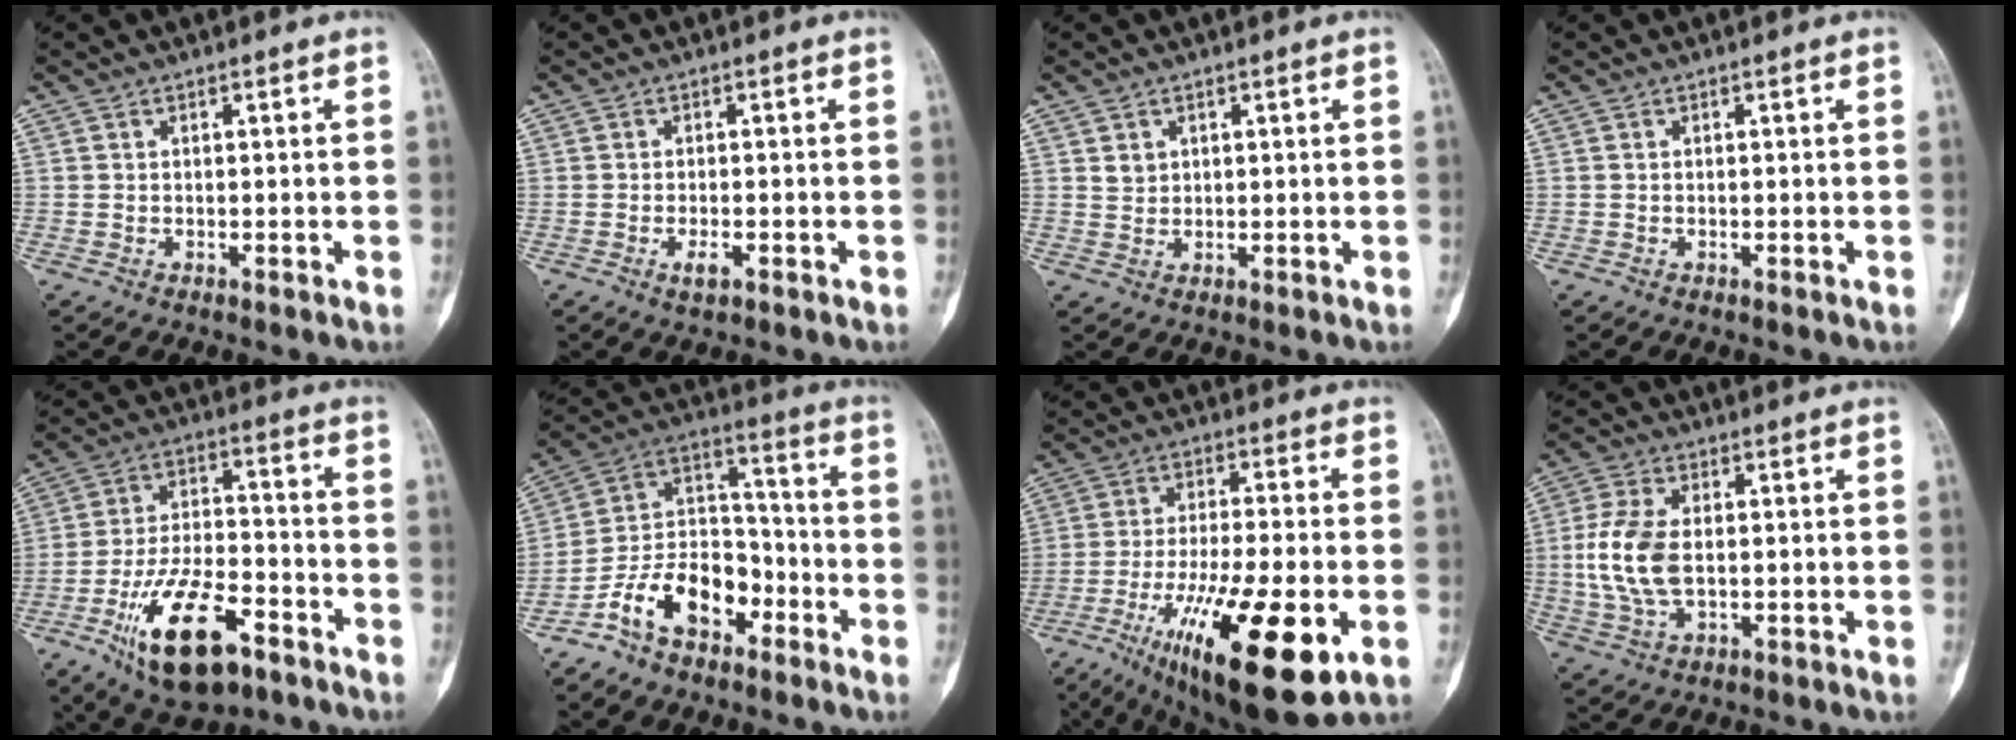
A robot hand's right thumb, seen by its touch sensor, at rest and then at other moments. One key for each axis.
{"total": 2.4, "fx": -1.0, "fy": 1.0, "fz": 1.9, "tx": -0.031, "ty": 0.003, "tz": -0.016}
{"total": 1.9, "fx": 0.9, "fy": 1.6, "fz": 0.6, "tx": -0.001, "ty": -0.006, "tz": 0.017}
{"total": 0.0}
{"total": 17.6, "fx": -9.1, "fy": 7.7, "fz": 12.9, "tx": -0.217, "ty": 0.053, "tz": -0.149}
{"total": 14.2, "fx": -7.6, "fy": 8.7, "fz": 8.2, "tx": -0.122, "ty": 0.079, "tz": -0.147}
{"total": 22.5, "fx": -8.5, "fy": 6.2, "fz": 19.9, "tx": -0.335, "ty": -0.007, "tz": -0.129}
{"total": 10.4, "fx": -0.3, "fy": 5.9, "fz": 8.6, "tx": -0.192, "ty": 0.005, "tz": -0.007}